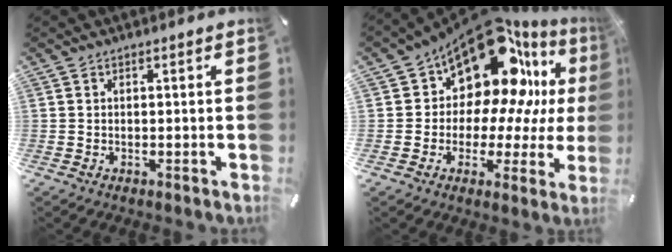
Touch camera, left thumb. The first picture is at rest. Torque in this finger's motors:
{"motor_torque": [2.45, 2.56, 1.62, -1.15, 0.20]}